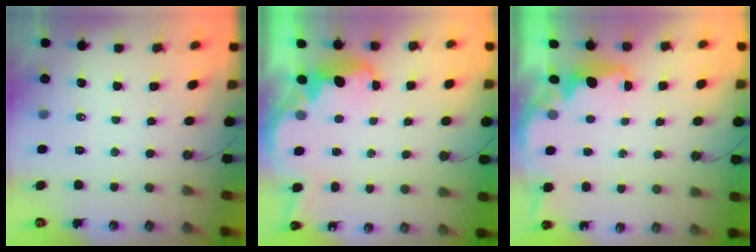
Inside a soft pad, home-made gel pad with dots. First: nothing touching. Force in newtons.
{"total": 5.2, "press": 5.2, "slide": 0.5}
{"total": 2.1, "press": 2.0, "slide": 0.8}